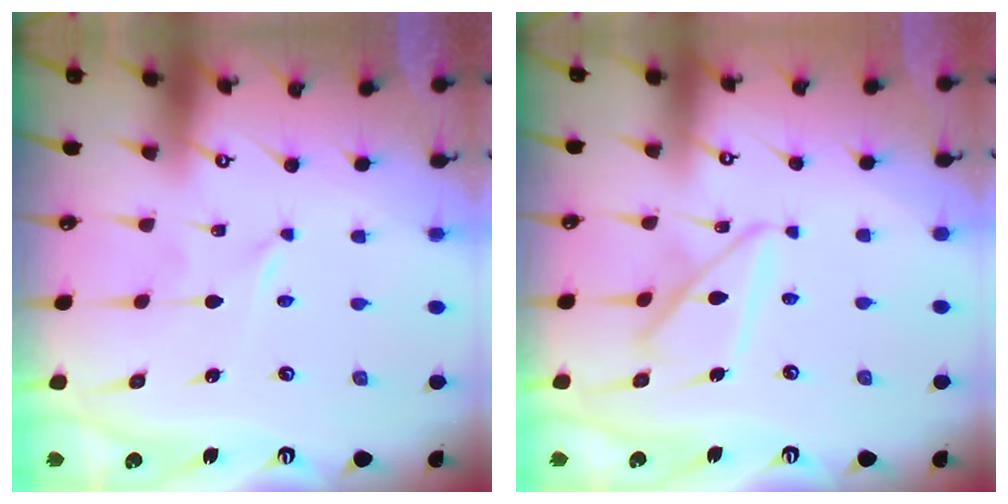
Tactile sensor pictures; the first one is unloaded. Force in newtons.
{"total": 13.3, "press": 13.3, "slide": 1.2}